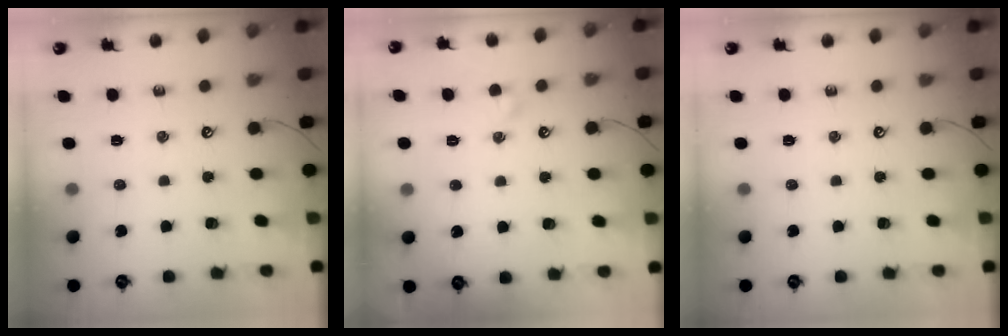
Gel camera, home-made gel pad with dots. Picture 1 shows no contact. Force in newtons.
{"total": 1.1, "press": 1.0, "slide": 0.3}
{"total": 0.0}